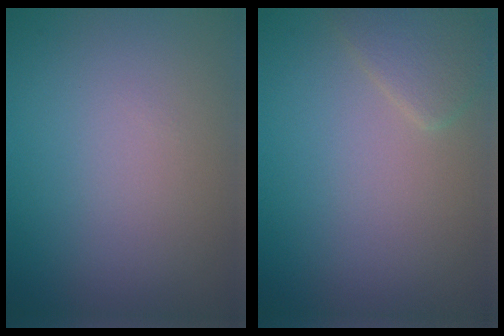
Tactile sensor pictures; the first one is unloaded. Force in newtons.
{"total": 1.9, "press": 1.9, "slide": 0.1}